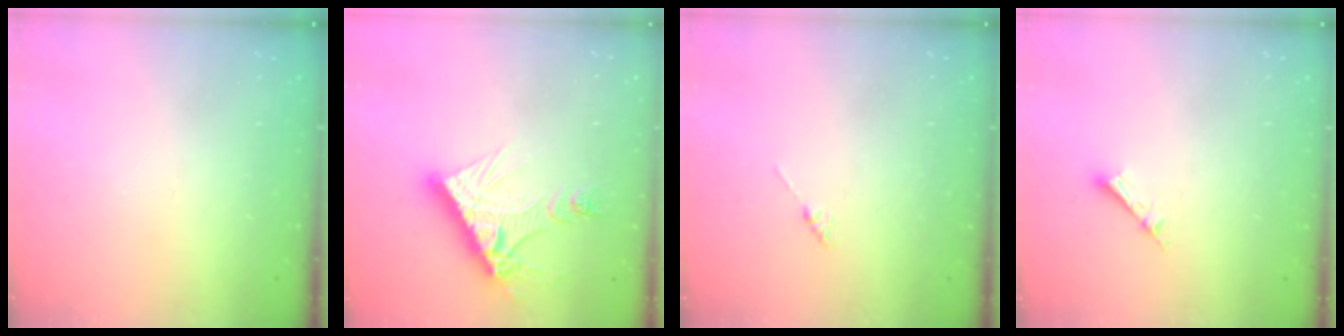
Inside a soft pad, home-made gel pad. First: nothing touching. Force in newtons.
{"total": 12.7, "press": 12.6, "slide": 1.1}
{"total": 0.0}
{"total": 2.5, "press": 2.5, "slide": 0.1}